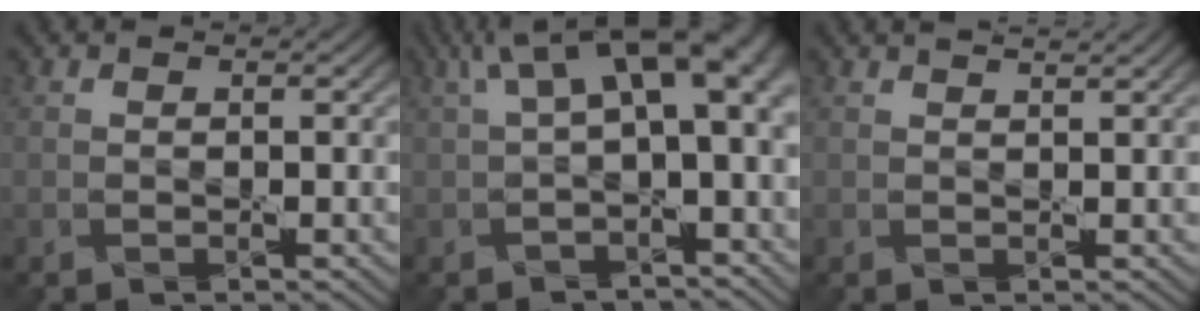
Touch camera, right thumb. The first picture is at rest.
{"total": 10.1, "force": [2.2, 4.2, 8.9], "torque": [-0.144, 0.011, 0.042]}
{"total": 1.4, "force": [1.2, 0.2, 0.6], "torque": [-0.011, -0.002, 0.013]}